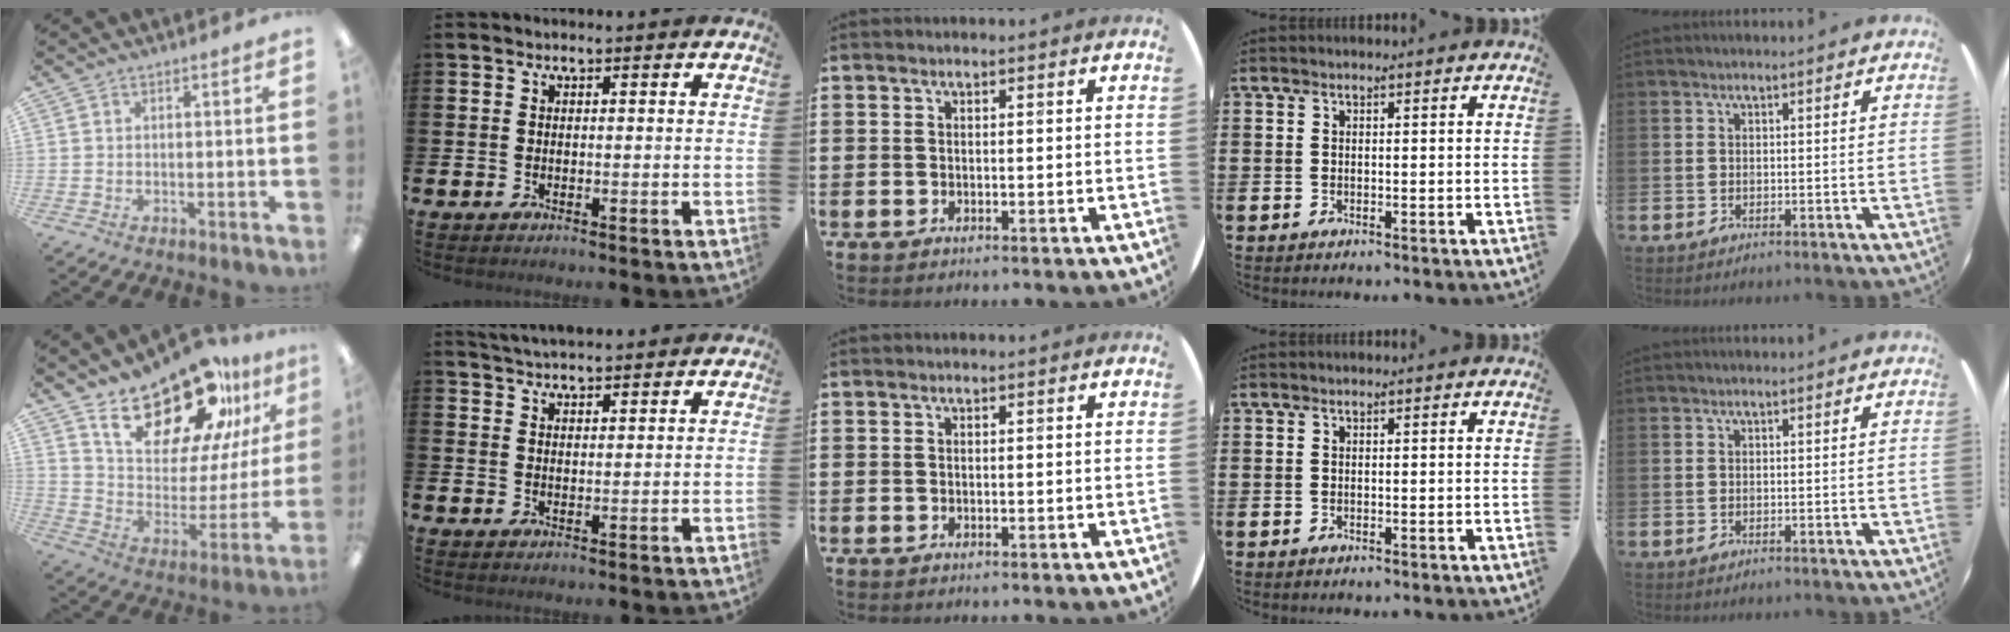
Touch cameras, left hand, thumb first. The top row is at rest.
{"thumb": {"total": 22.6, "force": [17.4, 9.2, 11.1], "torque": [-0.184, -0.115, 0.302]}, "index": {"total": 3.8, "force": [3.7, 0.3, 0.3], "torque": [-0.012, -0.016, 0.069]}}